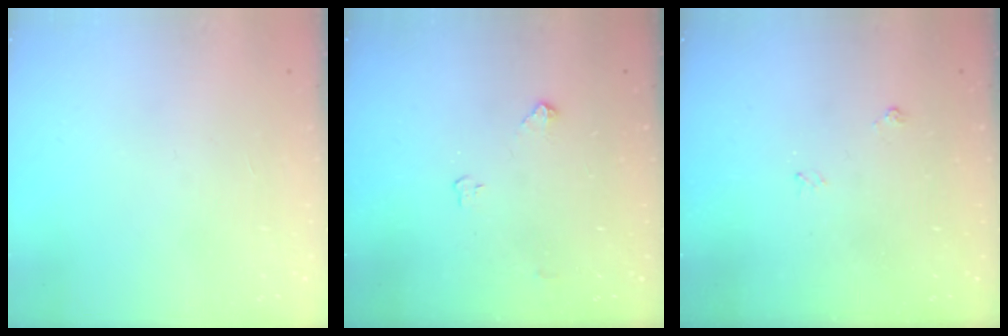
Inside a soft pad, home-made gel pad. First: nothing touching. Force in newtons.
{"total": 3.7, "press": 3.7, "slide": 0.6}
{"total": 4.4, "press": 4.3, "slide": 0.6}